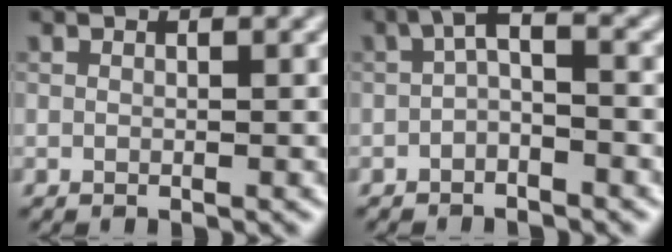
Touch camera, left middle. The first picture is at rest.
{"total": 2.3, "force": [-0.7, 0.8, 2.0], "torque": [-0.038, 0.007, -0.019]}